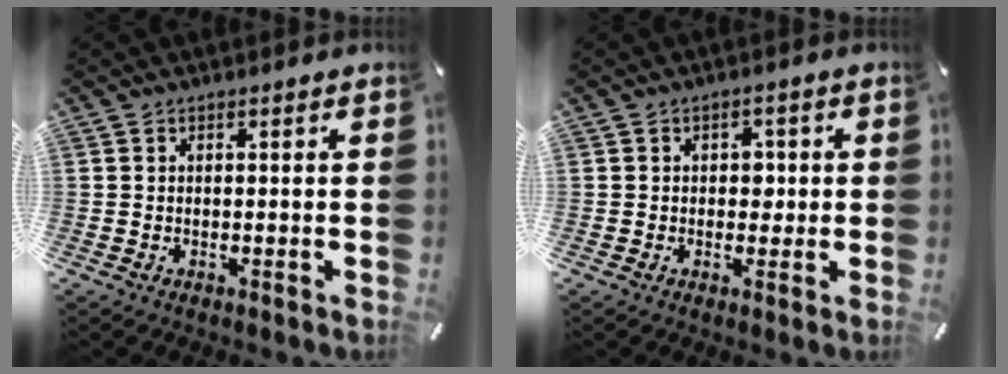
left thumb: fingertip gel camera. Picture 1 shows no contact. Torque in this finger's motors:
{"motor_torque": [0.48, 0.65, 0.08, -0.19, 0.00]}